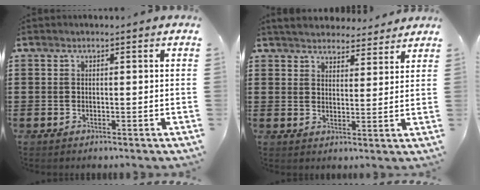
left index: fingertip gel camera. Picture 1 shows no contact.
{"total": 4.1, "force": [4.0, 0.7, 0.4], "torque": [-0.023, -0.016, 0.073]}